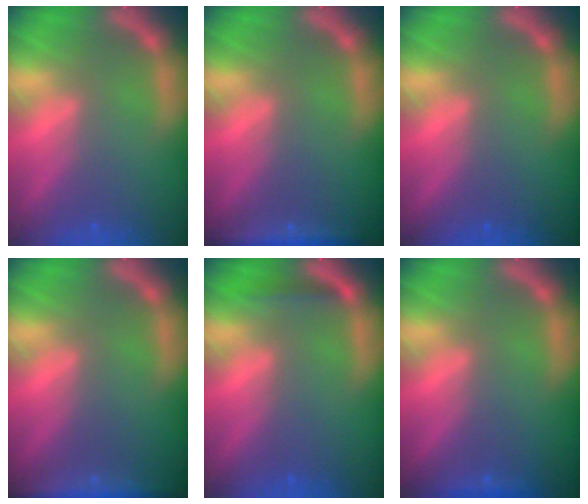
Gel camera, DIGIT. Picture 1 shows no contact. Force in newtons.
{"total": 3.0}
{"total": 0.0}
{"total": 4.5}
{"total": 1.4}
{"total": 0.9}